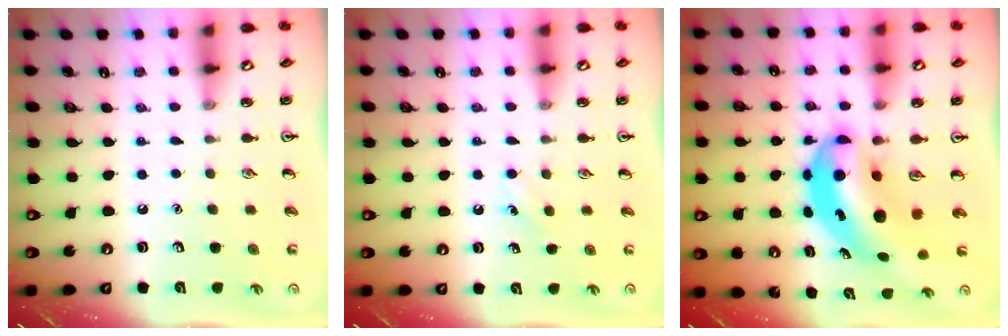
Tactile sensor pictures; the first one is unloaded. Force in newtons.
{"total": 3.2, "press": 2.9, "slide": 1.1}
{"total": 9.2, "press": 8.8, "slide": 2.5}